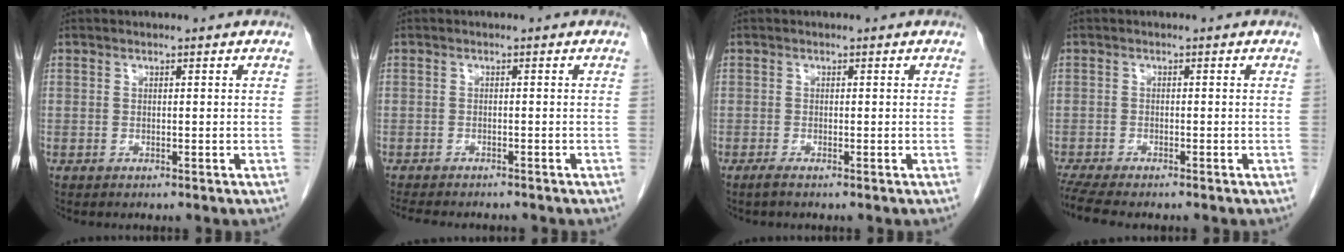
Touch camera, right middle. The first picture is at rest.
{"total": 7.7, "force": [-6.8, 1.8, 3.1], "torque": [-0.048, -0.008, -0.095]}
{"total": 0.8, "force": [-0.5, -0.1, 0.6], "torque": [-0.015, -0.003, -0.012]}
{"total": 6.1, "force": [-5.2, 0.6, 3.1], "torque": [-0.058, -0.014, -0.087]}